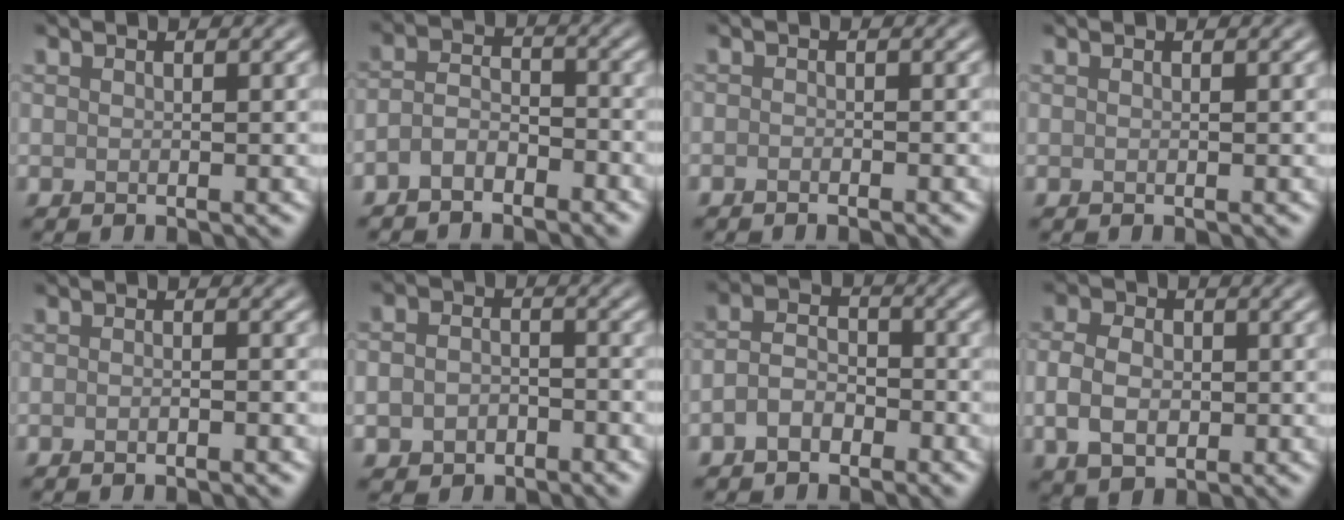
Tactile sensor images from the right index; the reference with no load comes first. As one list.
[{"total": 2.9, "force": [-2.0, 1.5, 1.5], "torque": [-0.032, 0.006, -0.049]}, {"total": 0.7, "force": [-0.6, 0.1, 0.3], "torque": [-0.004, -0.001, -0.011]}, {"total": 0.0}, {"total": 1.7, "force": [-0.9, 0.5, 1.3], "torque": [-0.009, 0.005, -0.019]}, {"total": 3.9, "force": [-1.8, 2.9, 1.9], "torque": [-0.022, -0.007, -0.034]}, {"total": 3.2, "force": [-1.7, 2.0, 1.7], "torque": [-0.032, 0.008, -0.042]}, {"total": 4.9, "force": [-0.5, 3.6, 3.3], "torque": [-0.065, -0.003, -0.009]}]